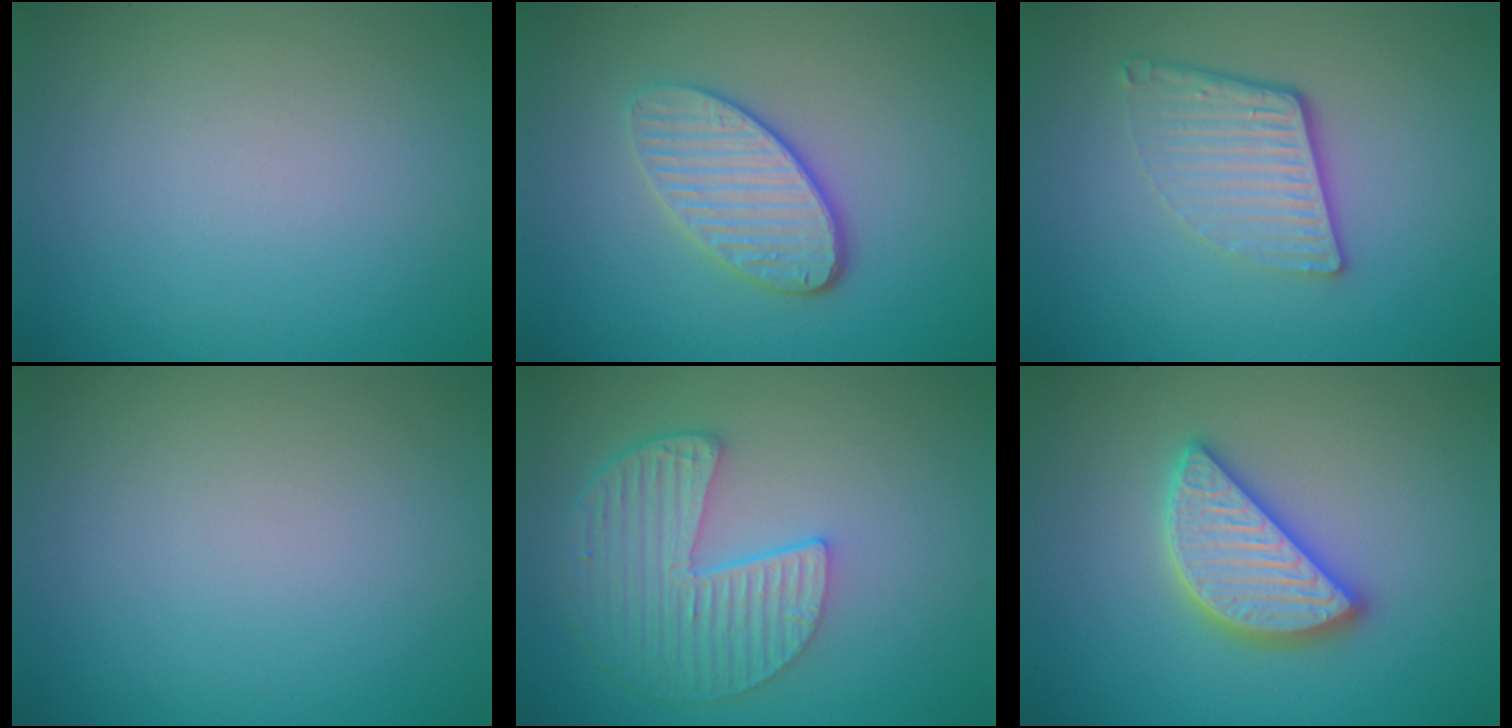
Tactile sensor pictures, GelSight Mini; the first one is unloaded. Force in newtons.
{"total": 4.0, "press": 3.3, "slide": 2.3}
{"total": 4.4, "press": 2.9, "slide": 3.3}
{"total": 0.0}
{"total": 5.7, "press": 4.4, "slide": 3.7}
{"total": 4.7, "press": 4.7, "slide": 0.4}